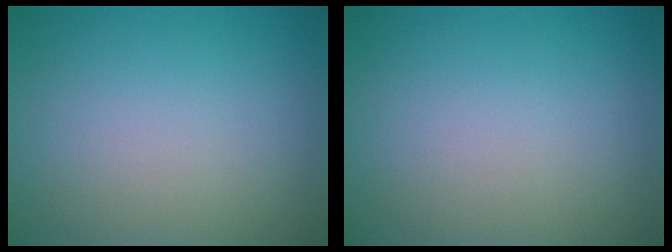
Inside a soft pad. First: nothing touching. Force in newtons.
{"total": 0.0}